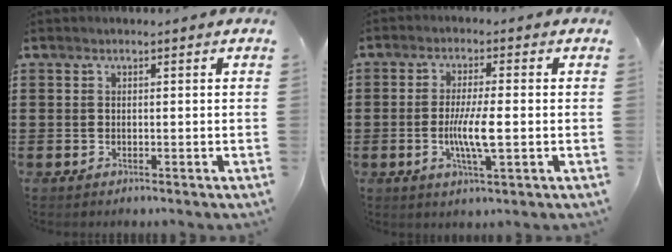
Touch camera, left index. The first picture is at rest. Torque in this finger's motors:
{"motor_torque": [0.32, 0.07, 0.39, 0.09]}